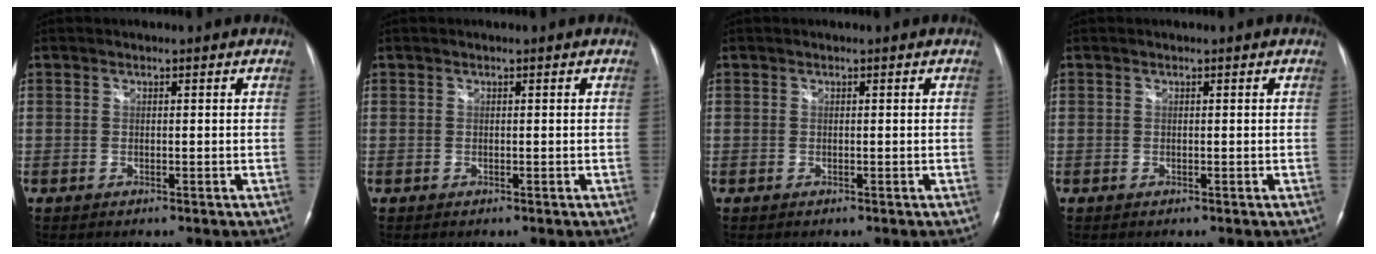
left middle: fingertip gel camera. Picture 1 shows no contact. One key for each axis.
{"total": 0.0}
{"total": 0.0}
{"total": 0.0}